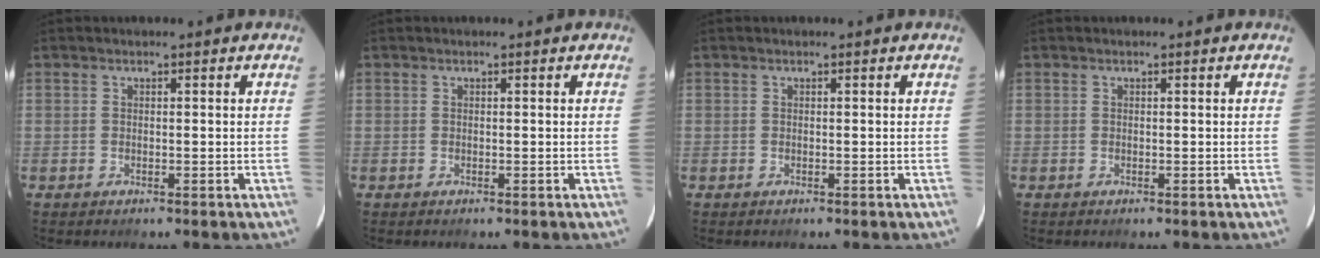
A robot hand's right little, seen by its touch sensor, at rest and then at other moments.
{"total": 0.0}
{"total": 0.0}
{"total": 0.0}